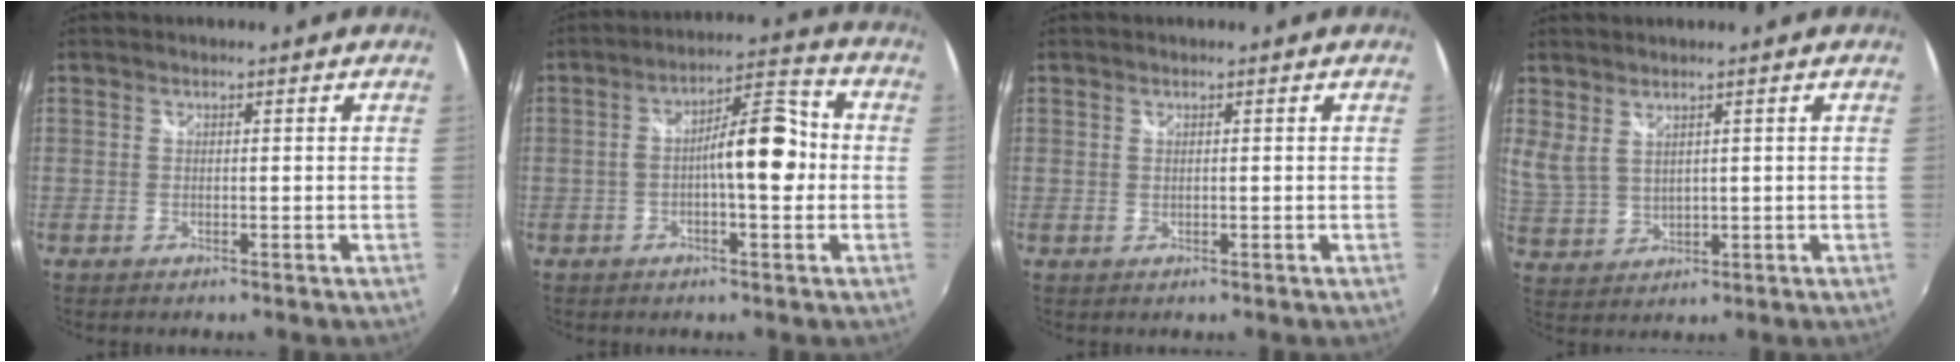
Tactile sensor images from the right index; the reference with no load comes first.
{"total": 9.5, "force": [-0.9, 2.8, 9.0], "torque": [-0.142, 0.024, -0.016]}
{"total": 0.0}
{"total": 4.2, "force": [2.9, 1.9, 2.4], "torque": [-0.051, -0.003, 0.067]}